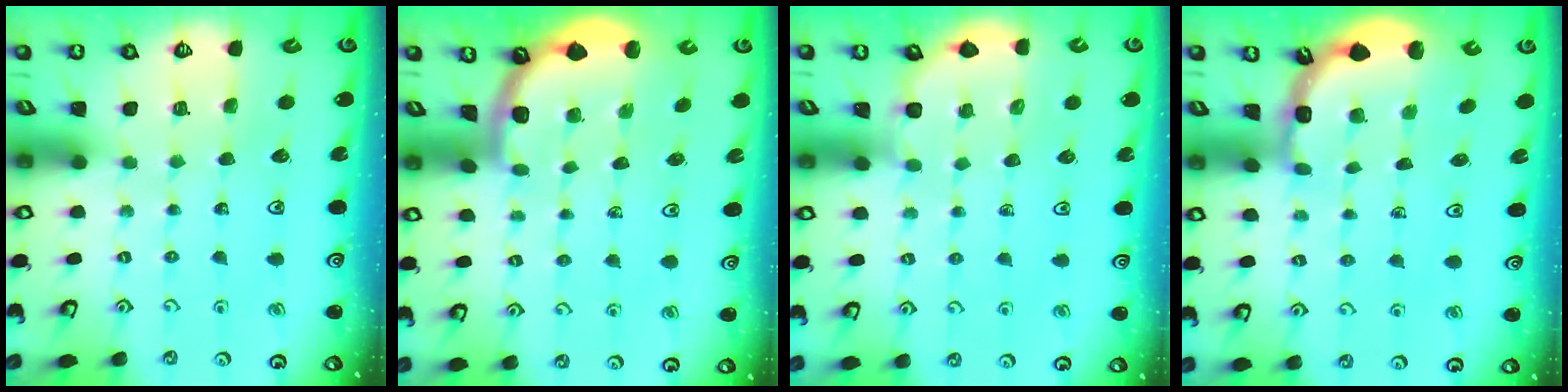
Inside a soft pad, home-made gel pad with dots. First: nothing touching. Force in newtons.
{"total": 1.7, "press": 1.7, "slide": 0.1}
{"total": 2.9, "press": 2.9, "slide": 0.3}
{"total": 1.9, "press": 1.8, "slide": 0.6}